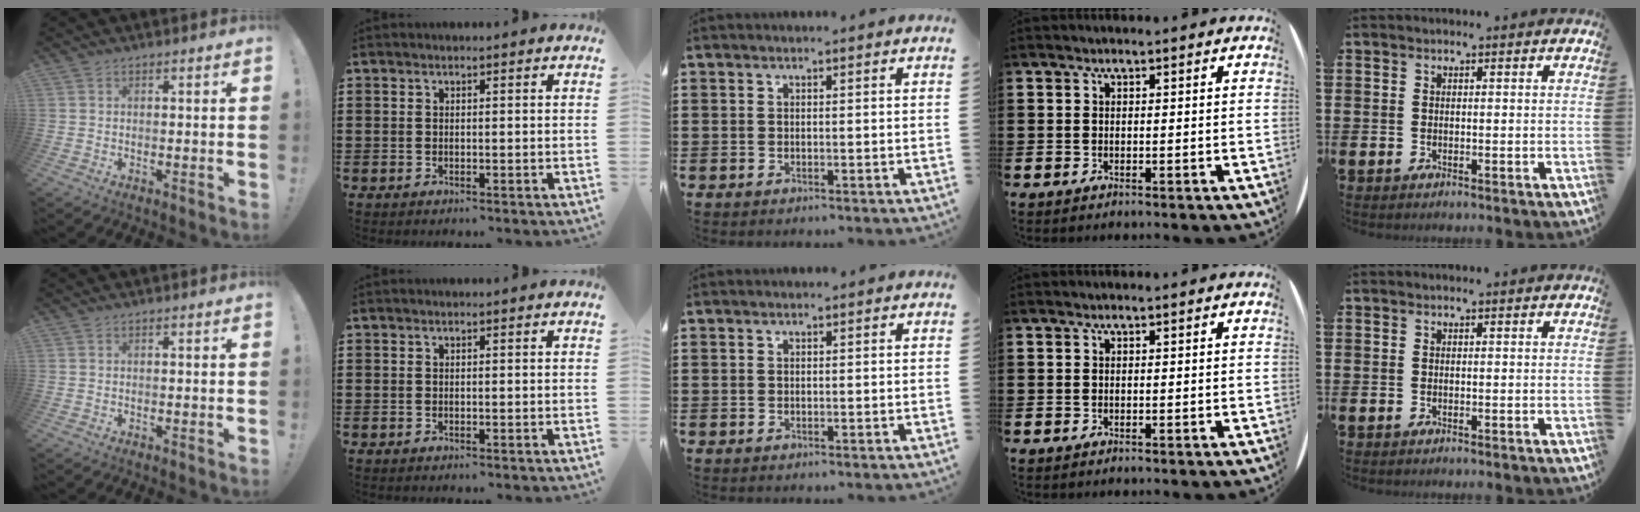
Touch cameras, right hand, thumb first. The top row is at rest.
{}